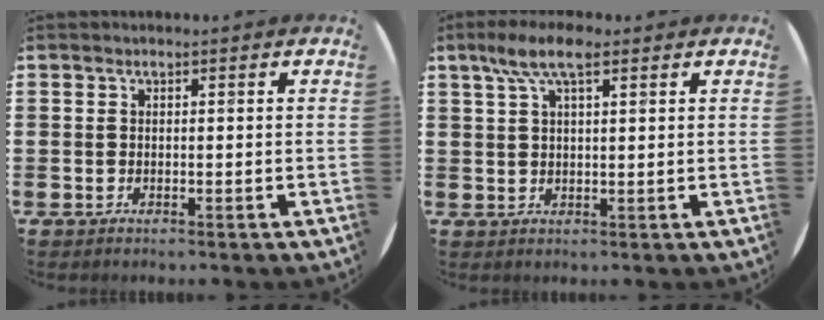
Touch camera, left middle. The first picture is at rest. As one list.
[{"total": 6.1, "force": [3.5, 1.9, 4.5], "torque": [-0.089, 0.008, 0.060]}]